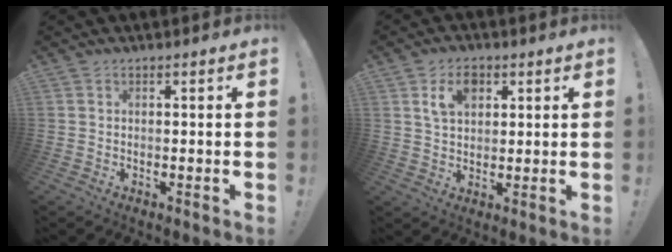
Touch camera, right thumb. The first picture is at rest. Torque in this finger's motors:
{"motor_torque": [0.08, 1.45, 0.46, 0.64, 0.00]}